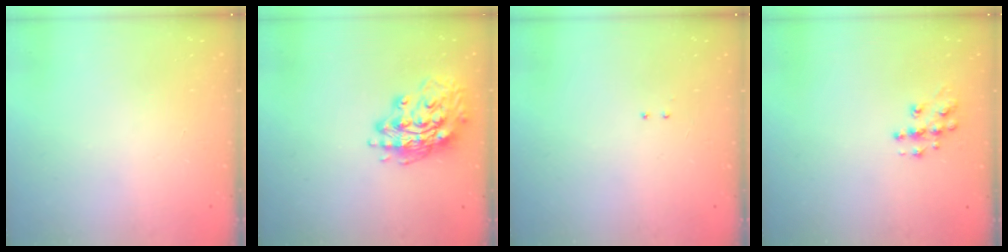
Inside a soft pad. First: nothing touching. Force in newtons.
{"total": 16.3, "press": 16.1, "slide": 2.8}
{"total": 2.0, "press": 2.0, "slide": 0.4}
{"total": 9.5, "press": 9.5, "slide": 0.6}